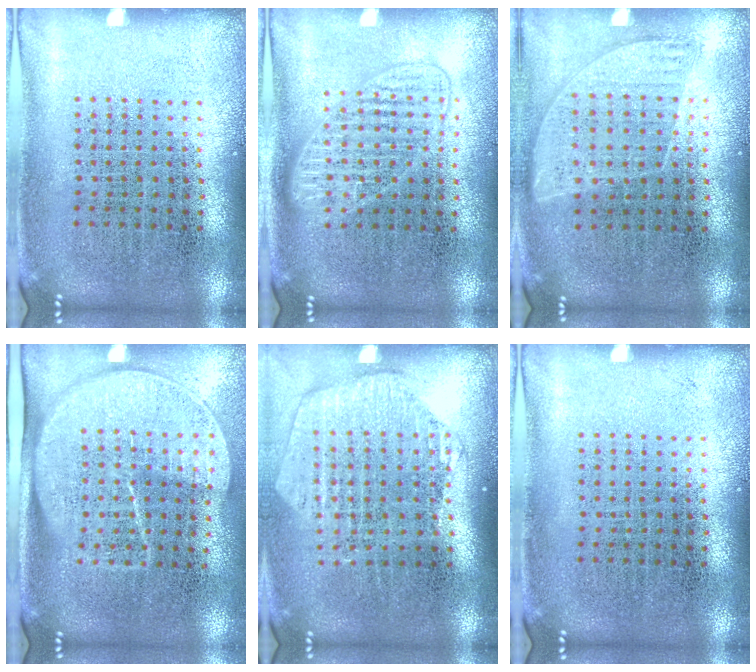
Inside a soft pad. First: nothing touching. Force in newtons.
{"total": 1.4, "press": 1.3, "slide": 0.4}
{"total": 0.9, "press": 0.7, "slide": 0.5}
{"total": 1.8, "press": 1.5, "slide": 1.0}
{"total": 1.8, "press": 1.7, "slide": 0.6}
{"total": 0.0}